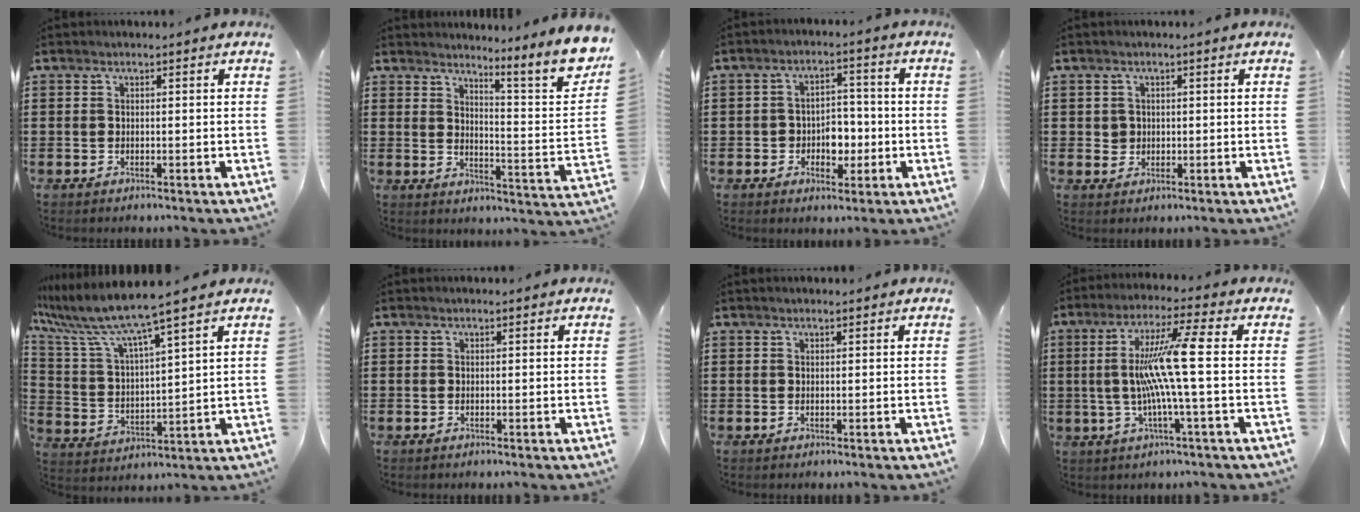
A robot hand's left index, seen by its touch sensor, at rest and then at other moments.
{"total": 8.2, "force": [6.5, -0.1, 5.0], "torque": [-0.077, -0.061, 0.102]}
{"total": 4.5, "force": [-1.2, 3.6, 2.5], "torque": [-0.048, 0.006, -0.029]}
{"total": 1.9, "force": [0.4, 1.8, 0.3], "torque": [-0.015, 0.008, 0.005]}
{"total": 8.2, "force": [6.8, -0.2, 4.6], "torque": [-0.120, -0.044, 0.109]}
{"total": 0.0}
{"total": 0.0}
{"total": 10.9, "force": [0.1, -0.6, 10.9], "torque": [-0.228, -0.013, -0.017]}